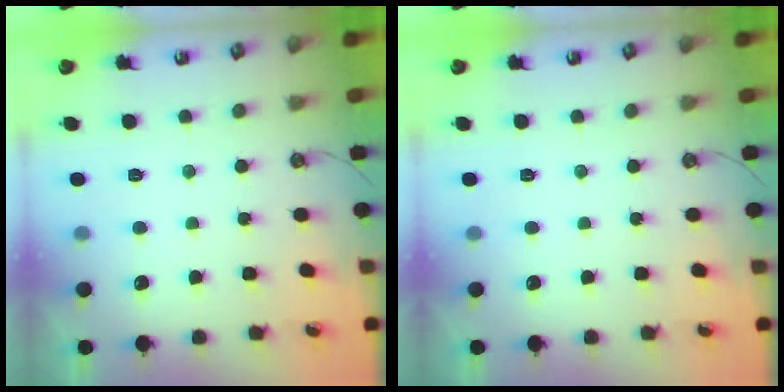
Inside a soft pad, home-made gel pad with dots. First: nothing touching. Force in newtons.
{"total": 0.0}